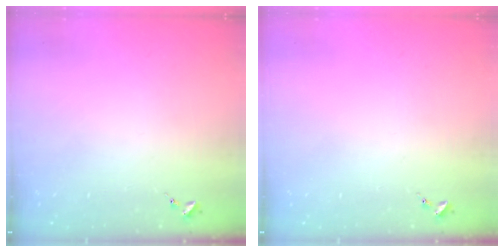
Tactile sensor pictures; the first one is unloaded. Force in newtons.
{"total": 0.0}